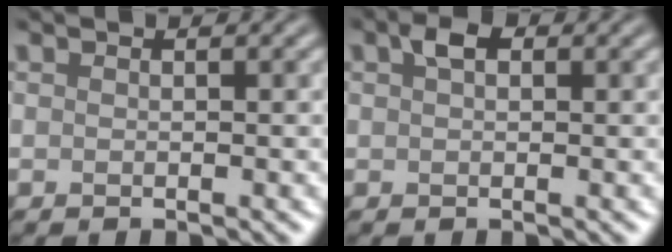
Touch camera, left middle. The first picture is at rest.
{"total": 1.6, "force": [0.7, 0.9, 1.1], "torque": [-0.021, 0.009, 0.008]}